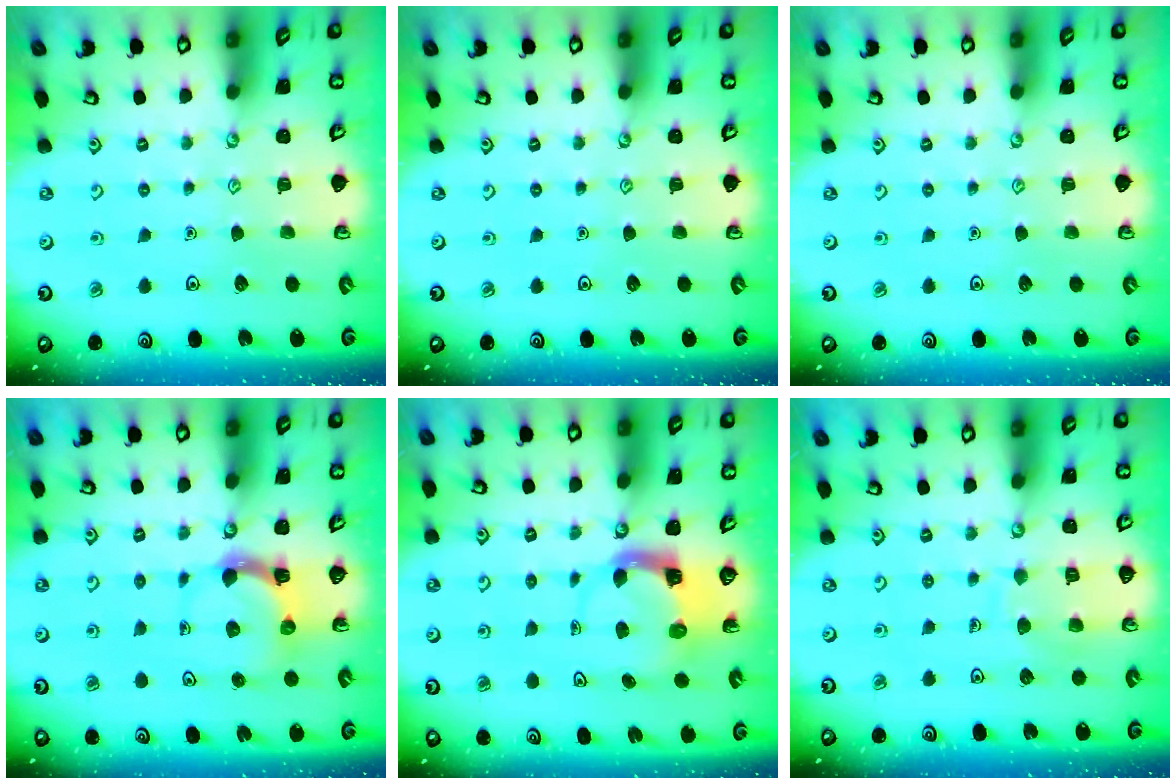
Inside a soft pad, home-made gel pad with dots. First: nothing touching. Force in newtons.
{"total": 0.0}
{"total": 0.0}
{"total": 4.8, "press": 4.8, "slide": 0.6}
{"total": 3.9, "press": 3.9, "slide": 0.6}
{"total": 8.4, "press": 8.4, "slide": 0.8}